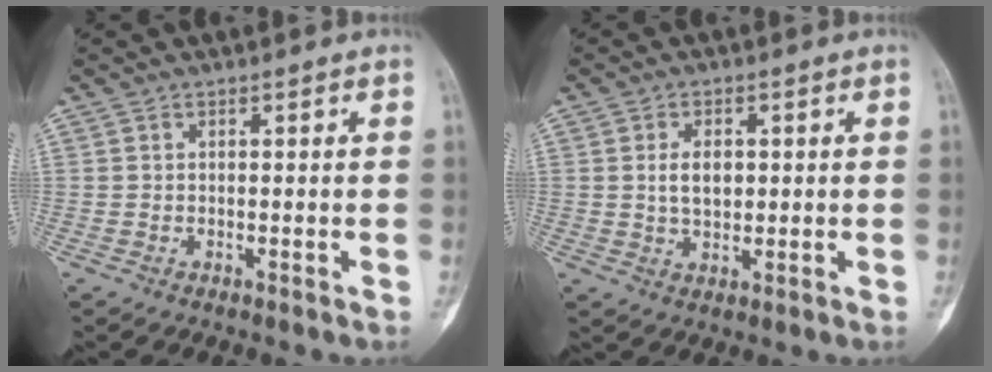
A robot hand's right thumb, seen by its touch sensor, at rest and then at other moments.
{"total": 4.8, "force": [0.7, 3.0, 3.6], "torque": [-0.053, -0.003, 0.014]}